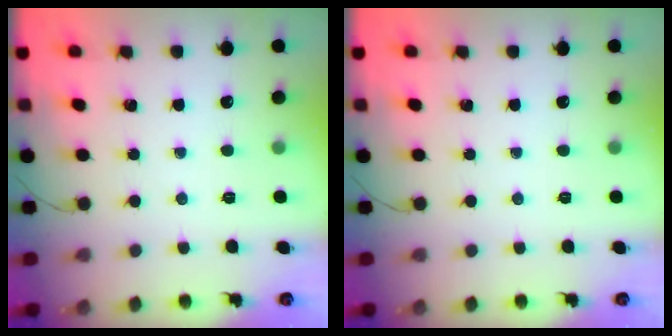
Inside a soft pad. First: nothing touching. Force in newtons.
{"total": 0.0}